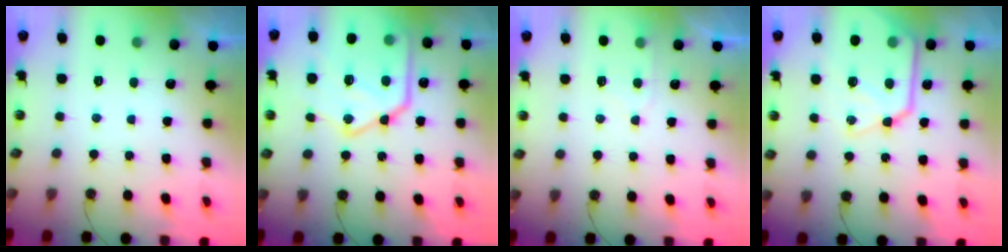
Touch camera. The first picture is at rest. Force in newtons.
{"total": 25.2, "press": 25.0, "slide": 2.8}
{"total": 5.2, "press": 5.2, "slide": 0.6}
{"total": 18.1, "press": 18.0, "slide": 1.7}